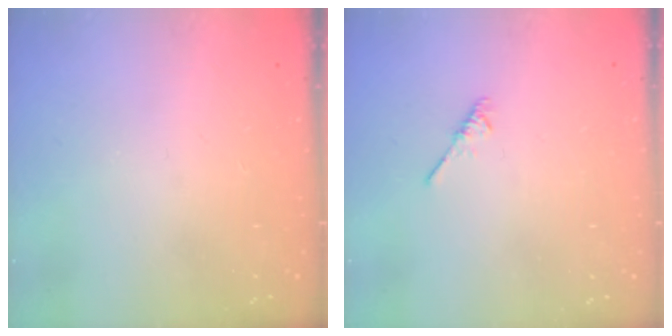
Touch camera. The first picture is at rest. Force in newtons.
{"total": 1.9, "press": 1.8, "slide": 0.5}